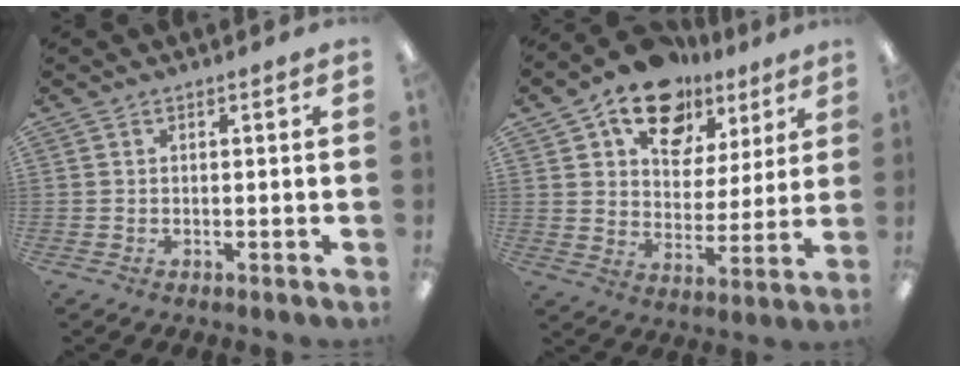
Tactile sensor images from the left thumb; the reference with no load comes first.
{"total": 16.6, "force": [11.4, 10.1, 6.6], "torque": [-0.104, -0.068, 0.205]}